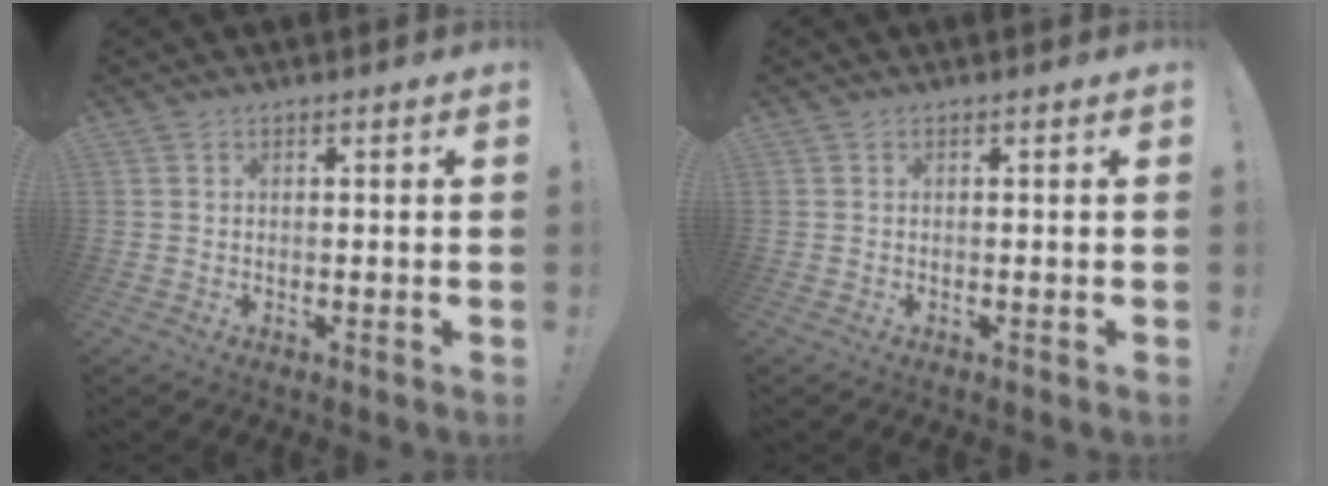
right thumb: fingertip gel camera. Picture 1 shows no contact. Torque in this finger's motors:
{"motor_torque": [0.00, 0.00, -0.13, 0.06, 0.03]}